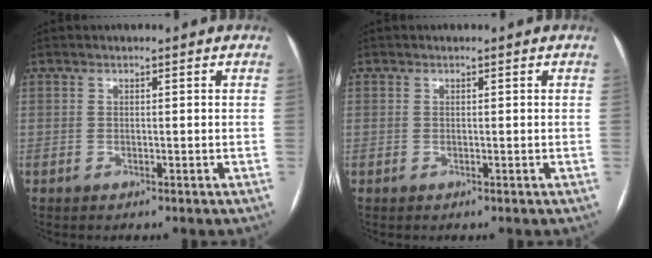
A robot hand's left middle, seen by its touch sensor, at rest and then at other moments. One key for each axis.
{"total": 0.0}